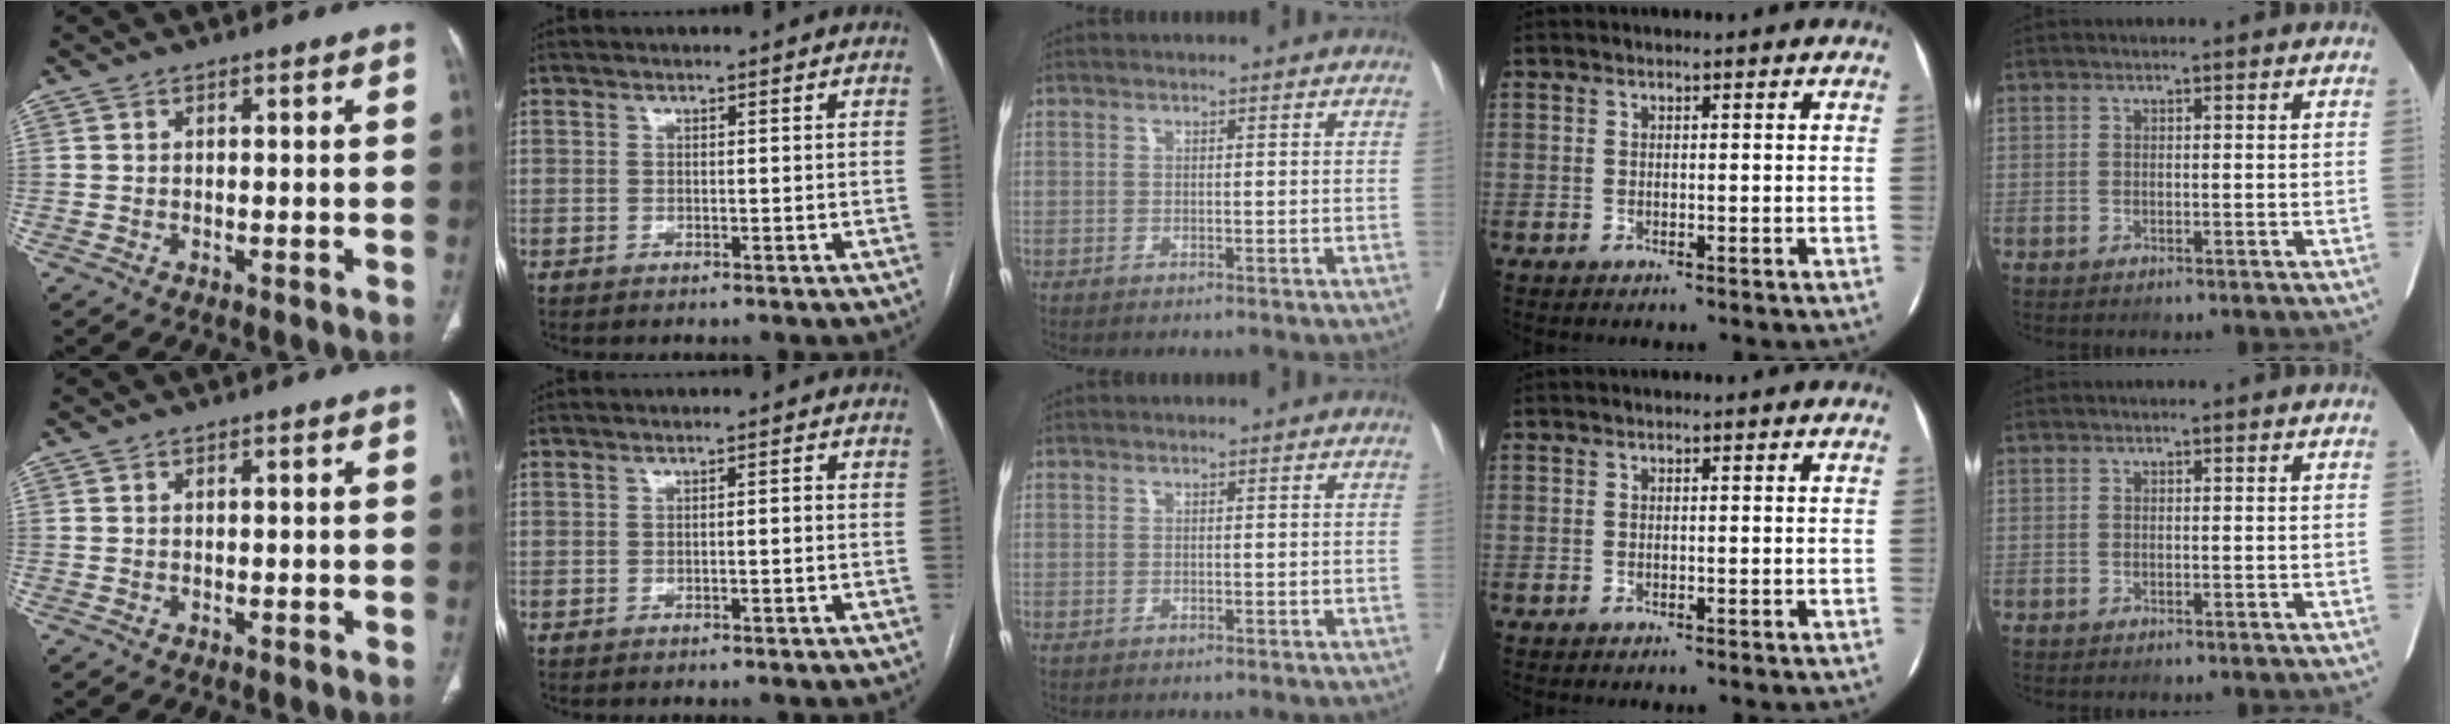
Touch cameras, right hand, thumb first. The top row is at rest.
{"thumb": {"total": 0.6, "force": [0.2, 0.3, 0.5], "torque": [-0.008, 0.000, 0.005]}, "index": {"total": 0.9, "force": [-0.2, 0.2, 0.8], "torque": [-0.013, 0.002, -0.001]}}